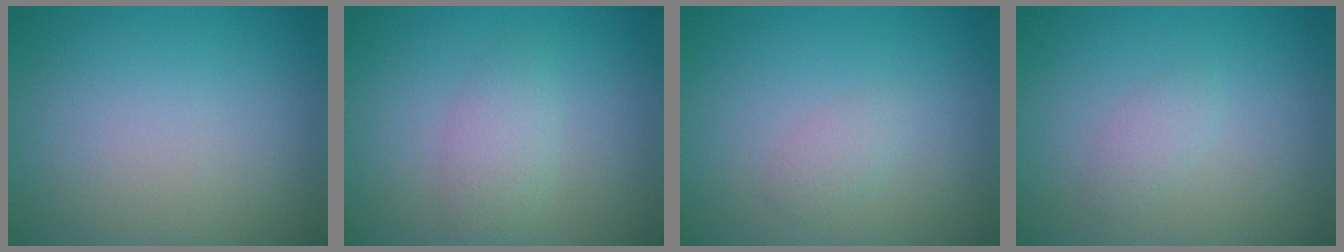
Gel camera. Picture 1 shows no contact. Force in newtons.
{"total": 2.2, "press": 2.2, "slide": 0.1}
{"total": 1.1, "press": 1.1, "slide": 0.1}
{"total": 1.2, "press": 1.2, "slide": 0.0}